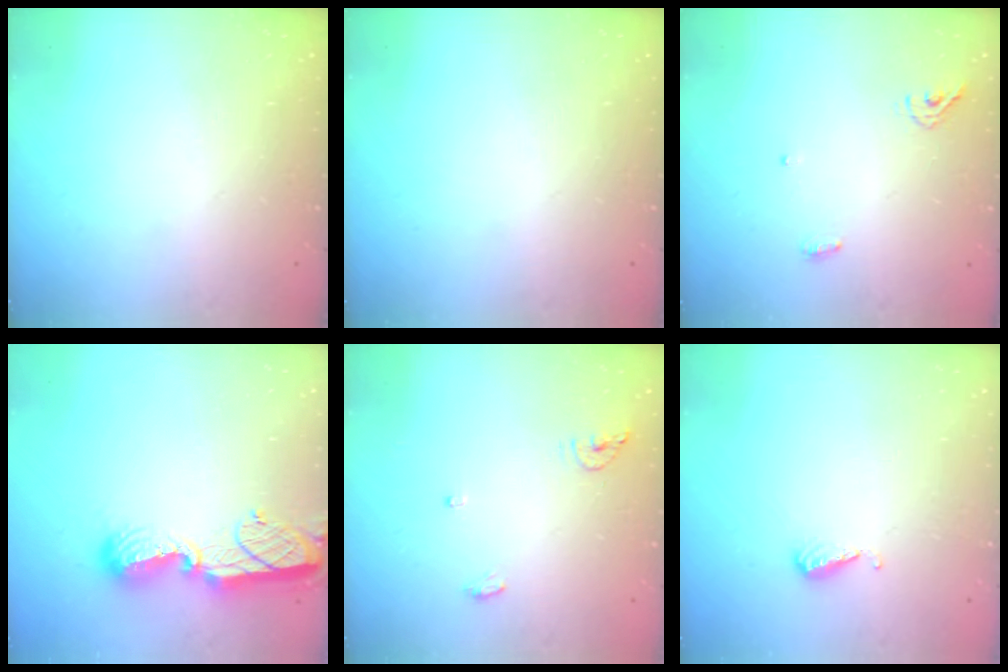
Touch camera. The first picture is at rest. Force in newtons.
{"total": 0.0}
{"total": 4.9, "press": 4.8, "slide": 1.0}
{"total": 13.8, "press": 13.8, "slide": 1.5}
{"total": 5.9, "press": 5.6, "slide": 1.7}
{"total": 4.9, "press": 4.9, "slide": 0.5}